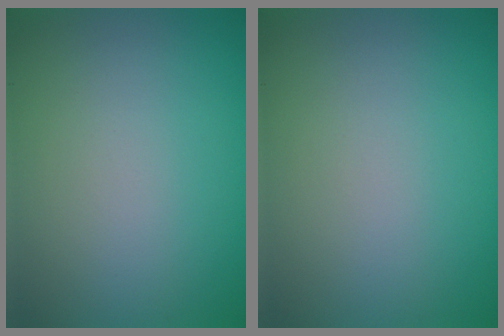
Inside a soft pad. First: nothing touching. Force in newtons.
{"total": 0.0}